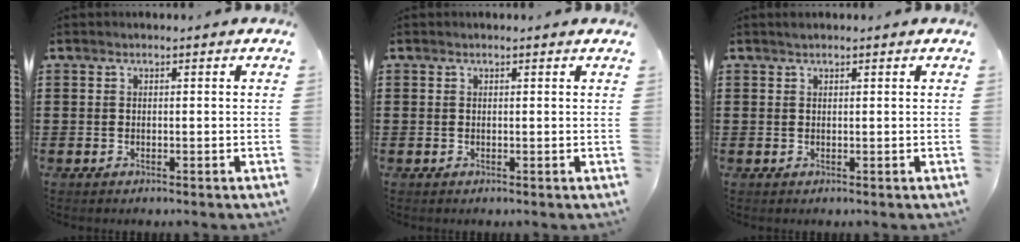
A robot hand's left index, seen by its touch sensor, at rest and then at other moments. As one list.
[{"total": 0.0}, {"total": 0.5, "force": [0.4, 0.1, 0.3], "torque": [-0.006, 0.000, 0.009]}]